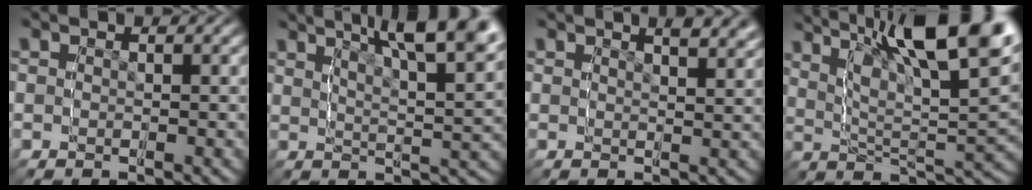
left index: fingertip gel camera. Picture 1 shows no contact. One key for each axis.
{"total": 7.1, "fx": 5.0, "fy": 0.8, "fz": 5.0, "tx": -0.048, "ty": 0.046, "tz": 0.061}
{"total": 2.5, "fx": 2.5, "fy": 0.0, "fz": 0.0, "tx": 0.019, "ty": 0.020, "tz": 0.032}
{"total": 14.1, "fx": 8.6, "fy": 4.0, "fz": 10.4, "tx": -0.151, "ty": 0.062, "tz": 0.111}